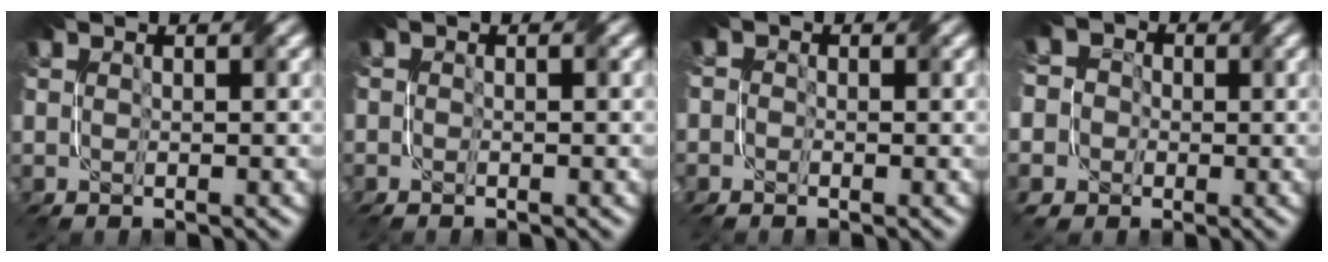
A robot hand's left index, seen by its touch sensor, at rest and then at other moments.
{"total": 0.6, "force": [-0.5, 0.1, 0.4], "torque": [-0.009, -0.003, -0.008]}
{"total": 1.0, "force": [-0.5, 0.8, 0.3], "torque": [-0.009, -0.006, -0.011]}
{"total": 9.1, "force": [-2.2, 8.3, 2.9], "torque": [-0.081, -0.001, -0.072]}